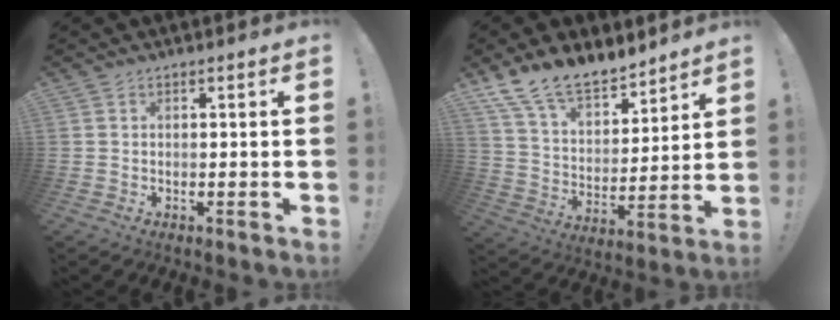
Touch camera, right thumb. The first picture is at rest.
{"total": 14.4, "force": [12.0, 6.0, 5.3], "torque": [-0.112, -0.090, 0.225]}